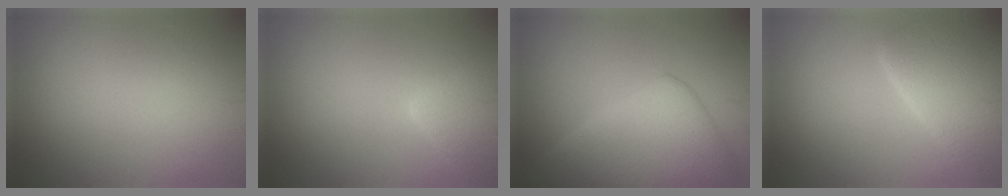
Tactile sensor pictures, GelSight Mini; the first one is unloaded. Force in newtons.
{"total": 3.7, "press": 3.7, "slide": 0.3}
{"total": 8.0, "press": 8.0, "slide": 0.2}
{"total": 6.4, "press": 6.4, "slide": 0.5}